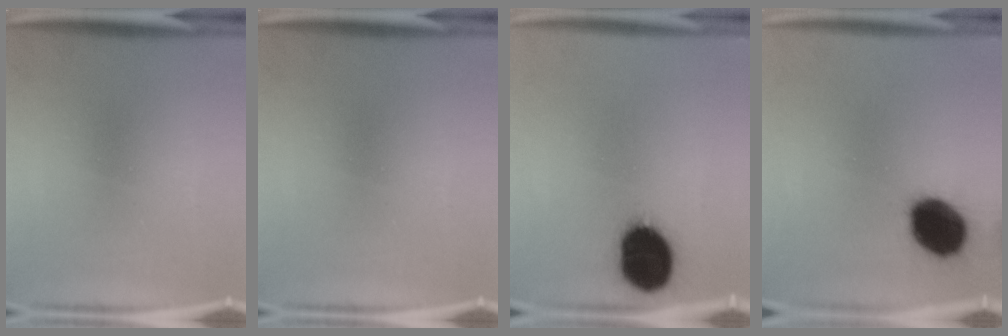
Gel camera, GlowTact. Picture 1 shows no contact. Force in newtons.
{"total": 0.0}
{"total": 17.6}
{"total": 15.4}